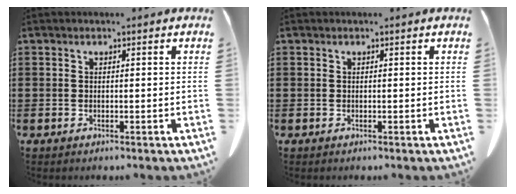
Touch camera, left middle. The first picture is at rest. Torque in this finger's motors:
{"motor_torque": [-0.03, 0.01, 0.00, 0.00]}